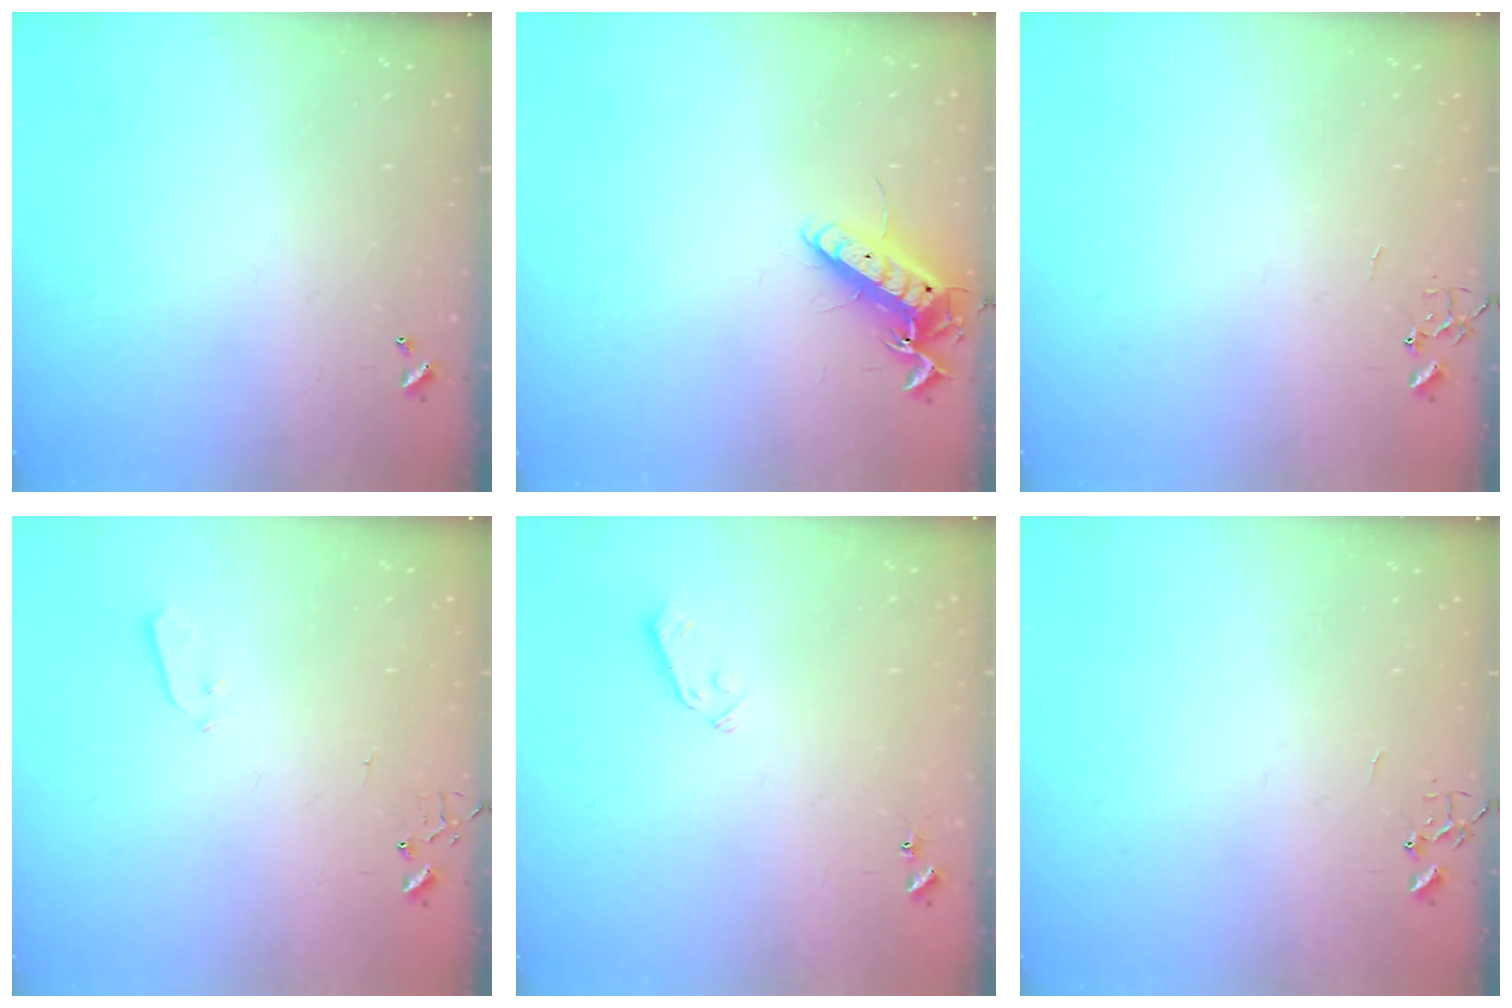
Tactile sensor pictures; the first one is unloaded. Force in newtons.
{"total": 13.2, "press": 13.1, "slide": 1.2}
{"total": 0.0}
{"total": 3.0, "press": 2.9, "slide": 0.3}
{"total": 3.8, "press": 3.7, "slide": 0.9}
{"total": 0.0}